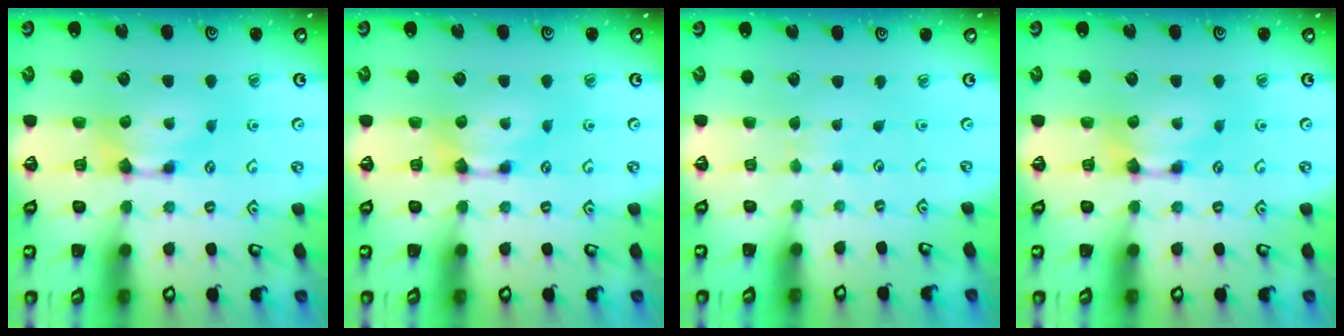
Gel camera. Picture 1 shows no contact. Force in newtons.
{"total": 0.0}
{"total": 3.8, "press": 3.7, "slide": 0.4}
{"total": 0.0}